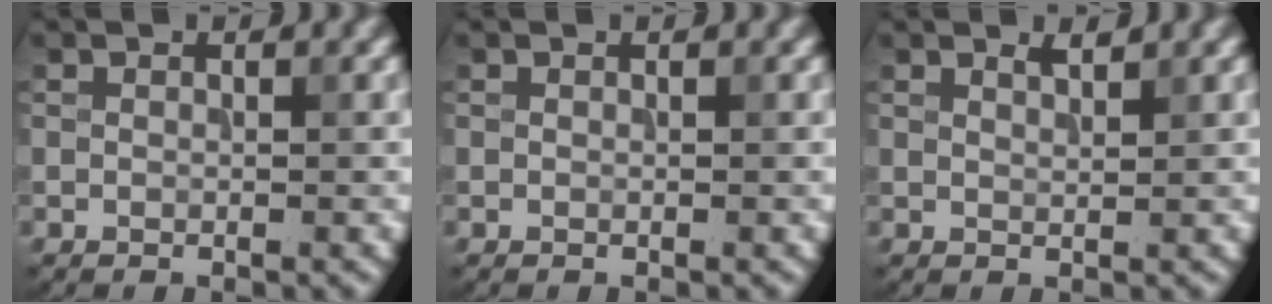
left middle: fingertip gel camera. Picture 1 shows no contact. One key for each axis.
{"total": 0.0}
{"total": 0.9, "fx": 0.9, "fy": 0.1, "fz": 0.4, "tx": -0.006, "ty": 0.000, "tz": 0.014}